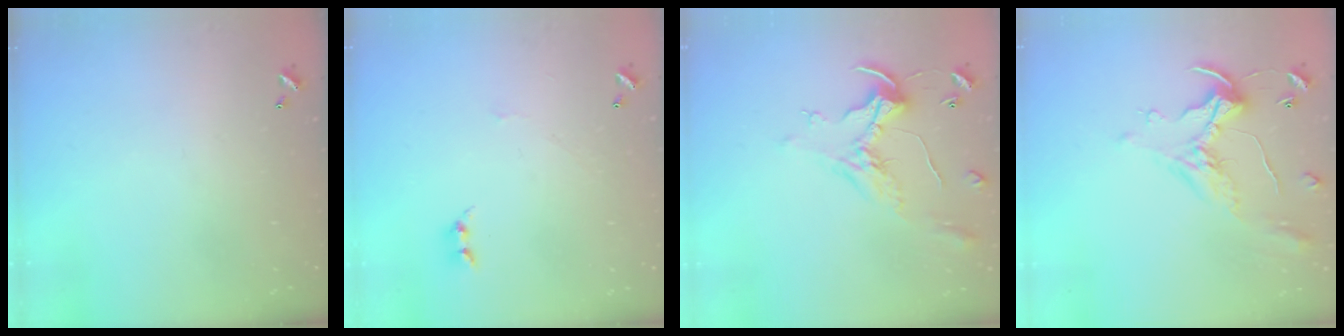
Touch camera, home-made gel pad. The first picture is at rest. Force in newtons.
{"total": 0.9, "press": 0.8, "slide": 0.4}
{"total": 0.8, "press": 0.5, "slide": 0.6}
{"total": 1.1, "press": 0.8, "slide": 0.9}